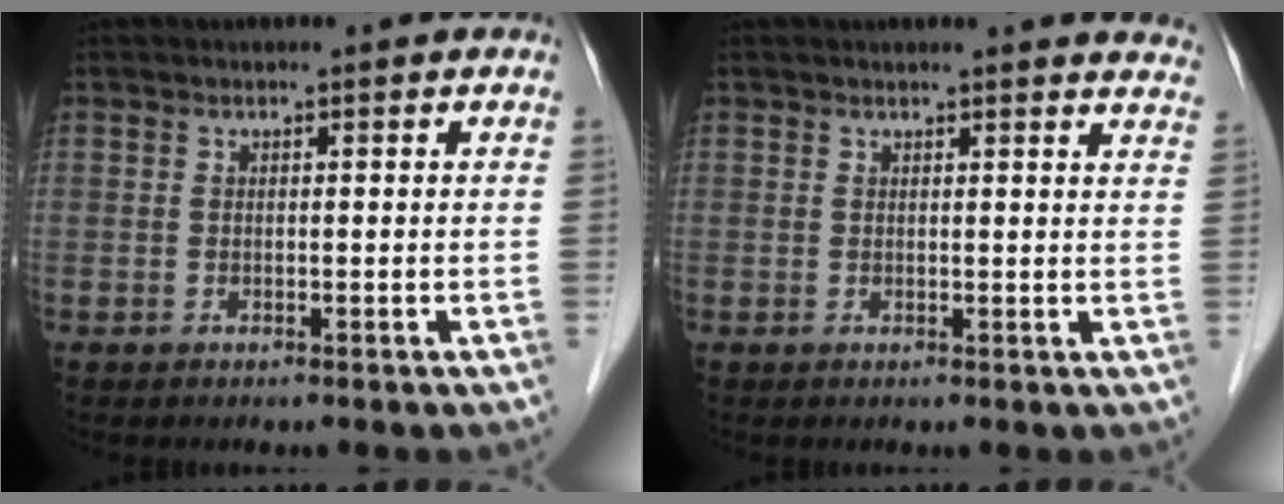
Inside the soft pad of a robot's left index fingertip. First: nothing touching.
{"total": 9.5, "force": [9.3, 1.0, 2.0], "torque": [0.003, -0.019, 0.072]}